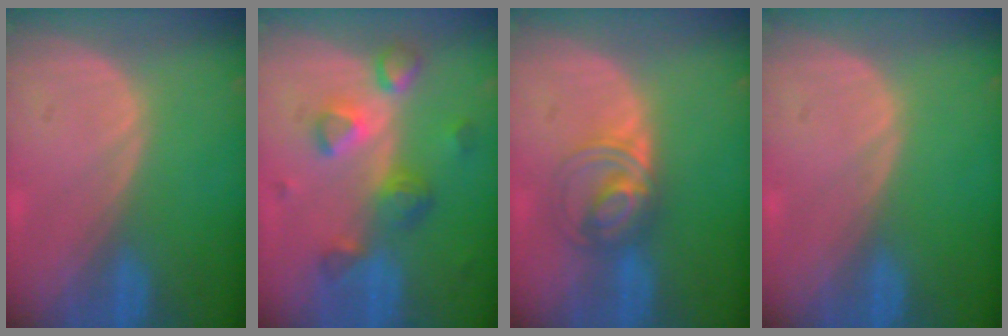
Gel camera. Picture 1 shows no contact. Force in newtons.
{"total": 7.7, "press": 6.9, "slide": 3.5}
{"total": 5.5, "press": 5.5, "slide": 0.6}
{"total": 0.0}